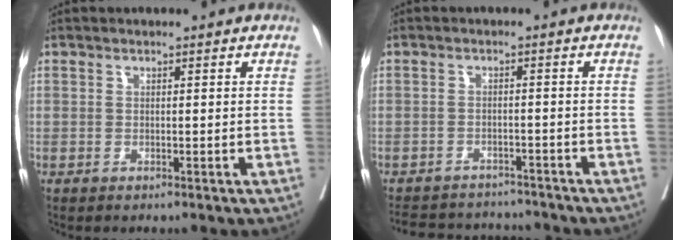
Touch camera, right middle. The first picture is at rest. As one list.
[{"total": 10.0, "force": [-9.4, 2.8, 1.7], "torque": [-0.033, 0.010, -0.126]}]